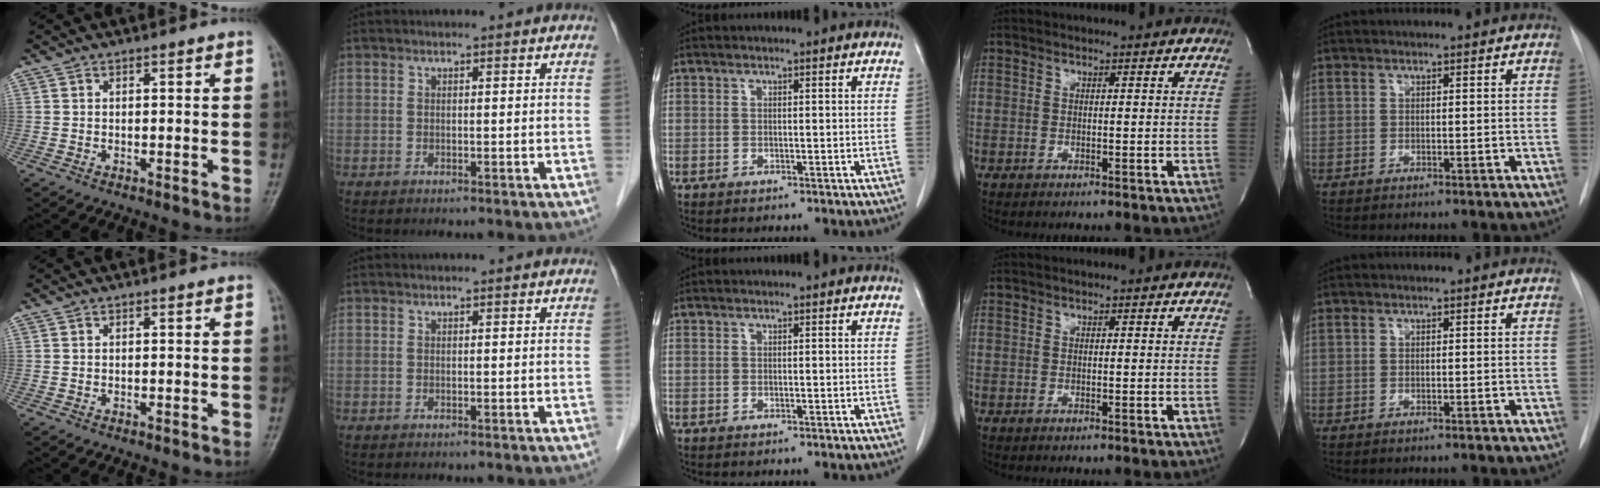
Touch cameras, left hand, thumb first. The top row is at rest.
{}